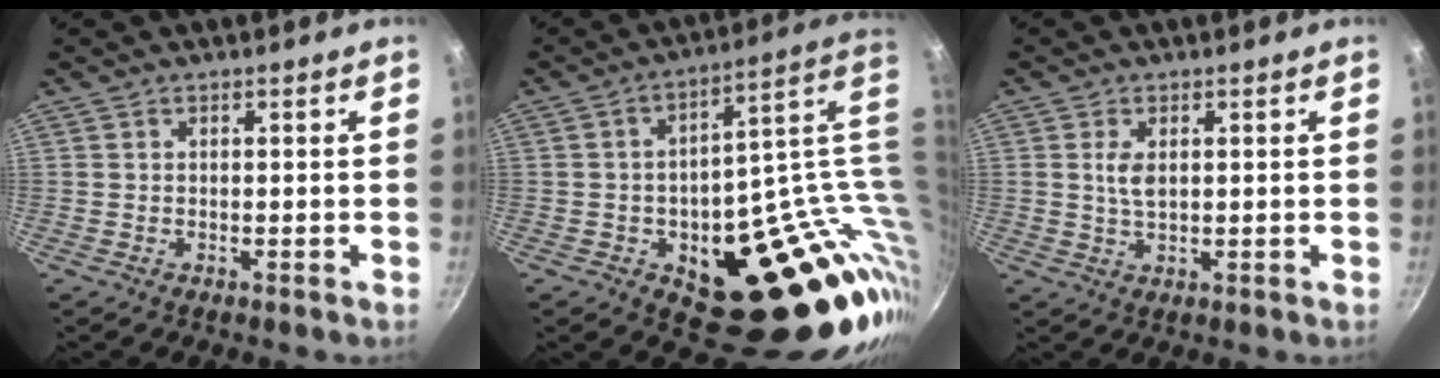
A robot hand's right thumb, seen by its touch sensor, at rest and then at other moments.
{"total": 26.4, "force": [6.3, 15.5, 20.4], "torque": [-0.183, -0.003, 0.123]}
{"total": 3.3, "force": [0.7, 1.7, 2.7], "torque": [-0.050, -0.005, 0.016]}